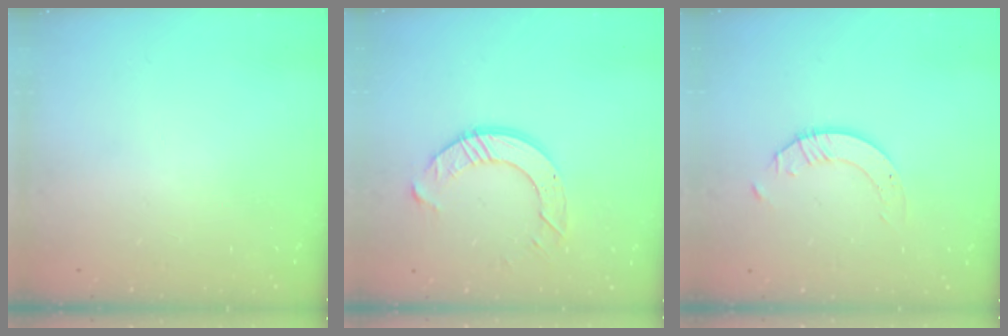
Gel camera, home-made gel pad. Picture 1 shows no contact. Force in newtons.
{"total": 9.1, "press": 9.0, "slide": 0.7}
{"total": 2.1, "press": 2.1, "slide": 0.2}